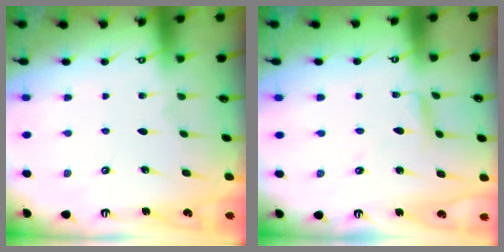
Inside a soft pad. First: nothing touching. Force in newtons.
{"total": 2.1, "press": 2.1, "slide": 0.1}